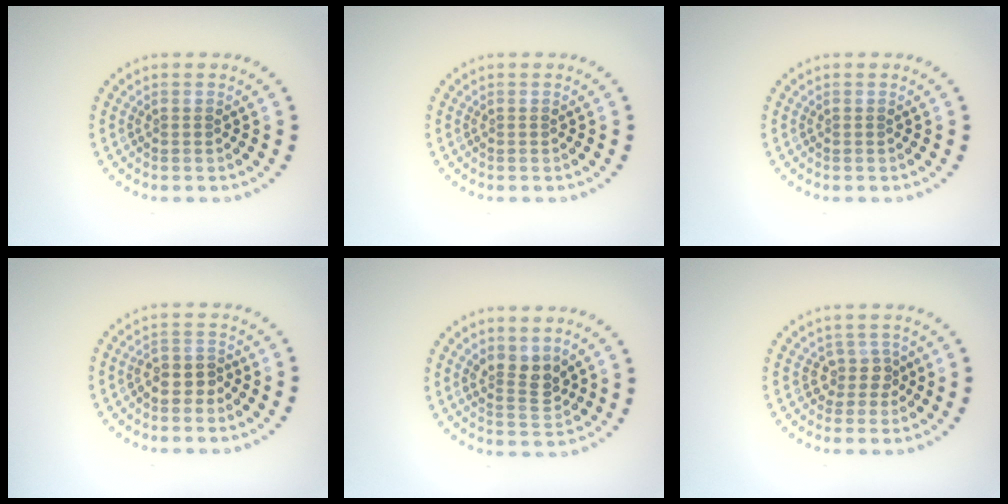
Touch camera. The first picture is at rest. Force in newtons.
{"total": 0.0}
{"total": 0.0}
{"total": 1.7, "press": 1.5, "slide": 0.8}
{"total": 2.7, "press": 2.5, "slide": 1.1}
{"total": 1.8, "press": 1.3, "slide": 1.3}